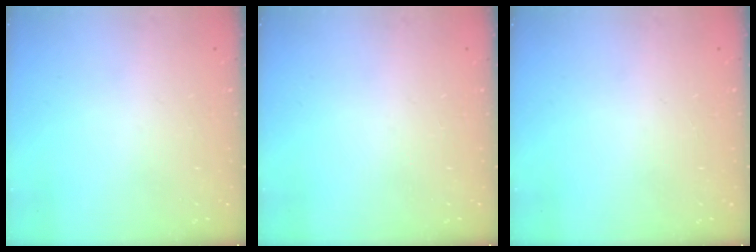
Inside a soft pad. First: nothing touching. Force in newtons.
{"total": 0.0}
{"total": 0.0}